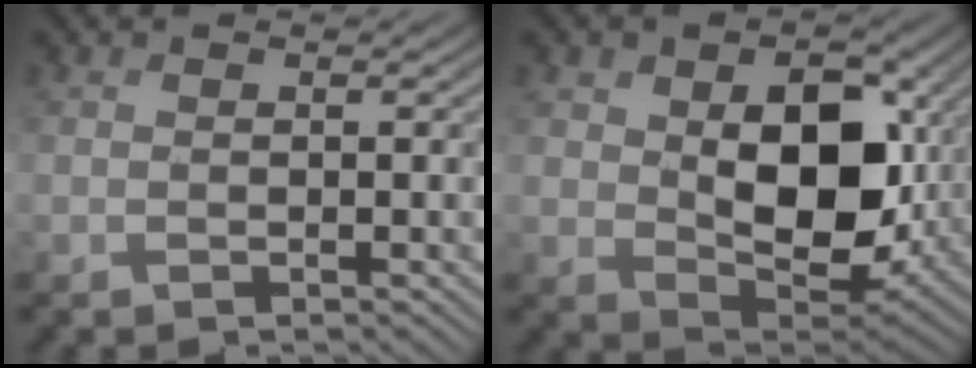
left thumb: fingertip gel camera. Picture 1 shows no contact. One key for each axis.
{"total": 12.2, "fx": 1.4, "fy": 8.0, "fz": 9.2, "tx": -0.169, "ty": -0.018, "tz": 0.033}